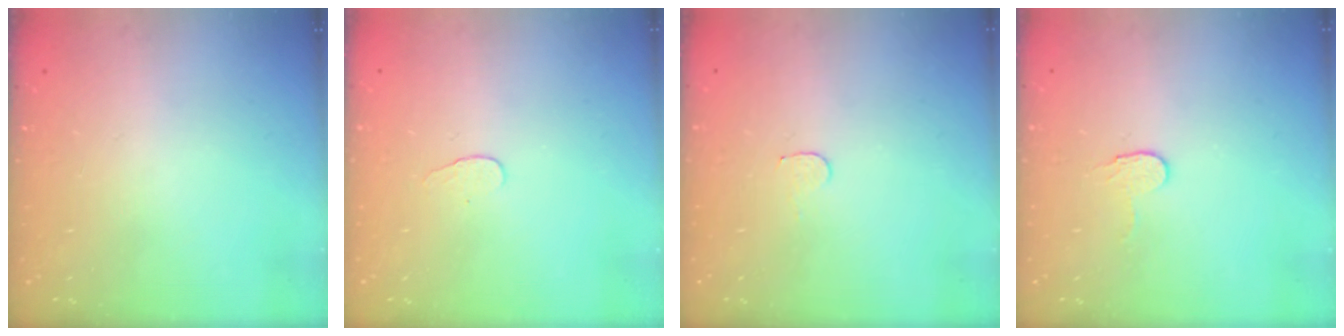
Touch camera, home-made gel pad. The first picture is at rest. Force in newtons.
{"total": 3.1, "press": 3.1, "slide": 0.3}
{"total": 3.4, "press": 3.4, "slide": 0.3}
{"total": 3.5, "press": 3.5, "slide": 0.2}